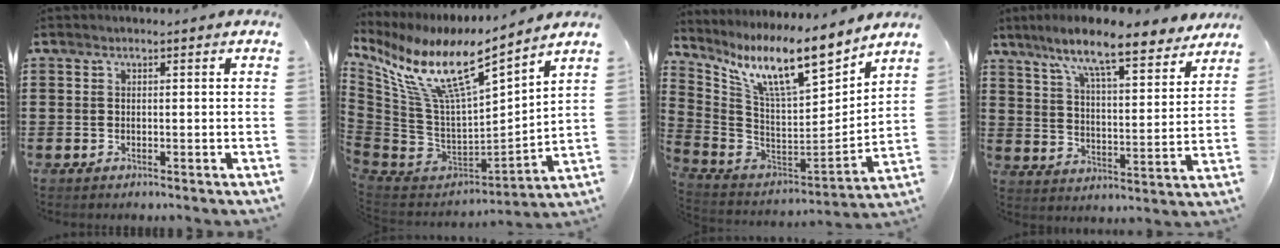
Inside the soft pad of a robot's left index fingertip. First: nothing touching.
{"total": 13.7, "force": [8.3, 3.3, 10.4], "torque": [-0.239, -0.061, 0.138]}
{"total": 13.2, "force": [9.2, 2.3, 9.1], "torque": [-0.196, -0.056, 0.156]}
{"total": 10.3, "force": [8.6, 0.7, 5.6], "torque": [-0.130, -0.044, 0.145]}